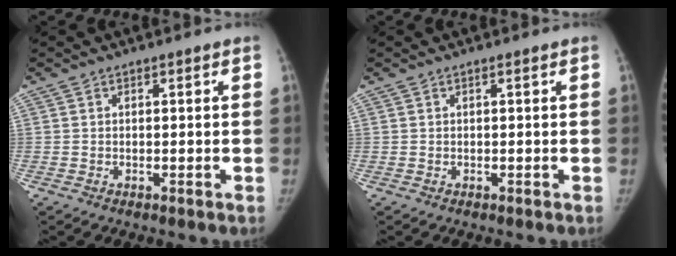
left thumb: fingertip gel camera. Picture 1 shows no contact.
{"total": 0.0}